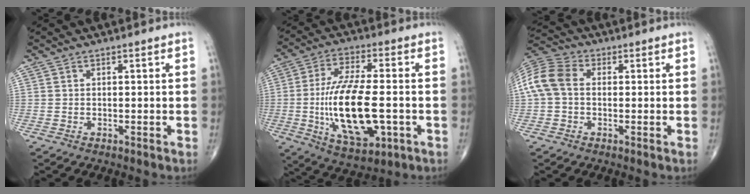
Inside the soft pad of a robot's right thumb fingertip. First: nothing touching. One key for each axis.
{"total": 17.9, "fx": -2.8, "fy": 7.2, "fz": 16.1, "tx": -0.305, "ty": 0.002, "tz": -0.038}
{"total": 9.2, "fx": 0.5, "fy": 6.6, "fz": 6.4, "tx": -0.138, "ty": 0.029, "tz": 0.001}